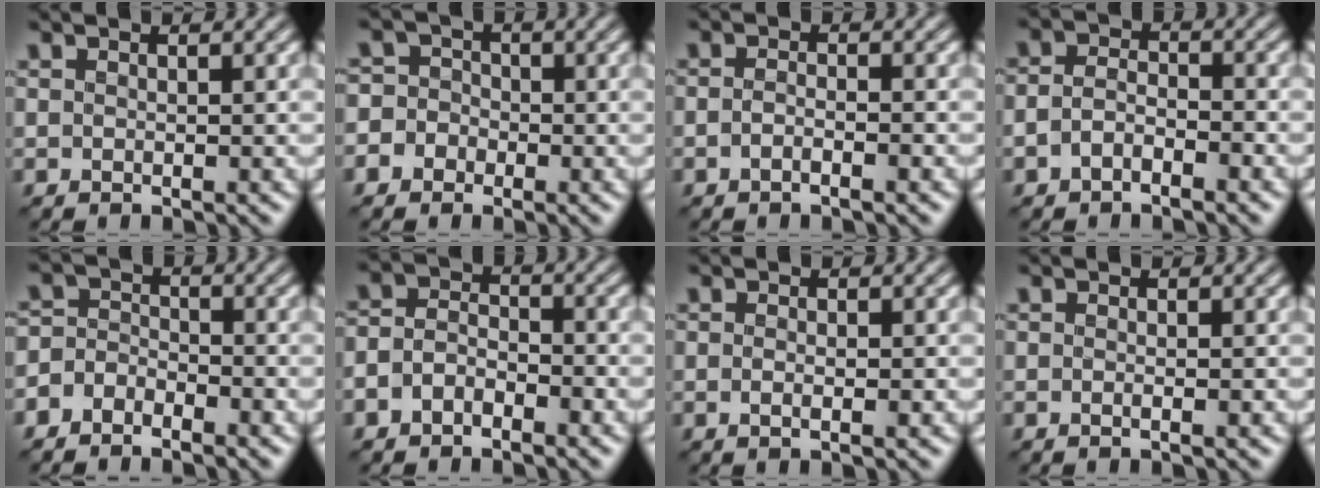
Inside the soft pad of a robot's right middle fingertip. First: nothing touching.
{"total": 4.7, "force": [-2.0, 4.1, 0.9], "torque": [0.006, 0.009, -0.063]}
{"total": 1.5, "force": [-0.8, 0.5, 1.2], "torque": [-0.020, 0.000, -0.018]}
{"total": 2.3, "force": [-1.2, 1.3, 1.6], "torque": [-0.031, 0.006, -0.028]}
{"total": 2.9, "force": [-2.0, 1.8, 0.9], "torque": [0.005, 0.006, -0.047]}
{"total": 3.0, "force": [-1.5, 1.9, 1.7], "torque": [-0.032, 0.006, -0.035]}
{"total": 1.3, "force": [-0.3, 0.4, 1.2], "torque": [-0.017, -0.008, -0.004]}
{"total": 0.9, "force": [-0.3, 0.2, 0.8], "torque": [-0.011, -0.005, -0.008]}